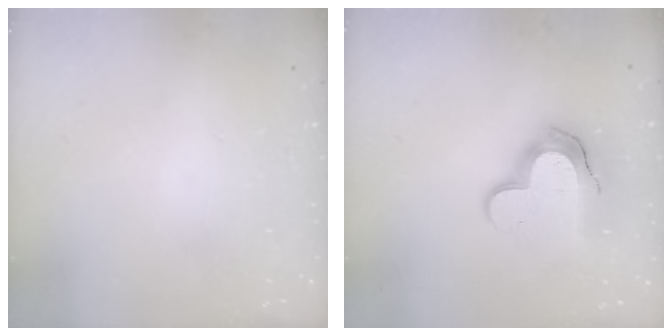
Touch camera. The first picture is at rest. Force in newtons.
{"total": 14.7, "press": 14.6, "slide": 0.8}